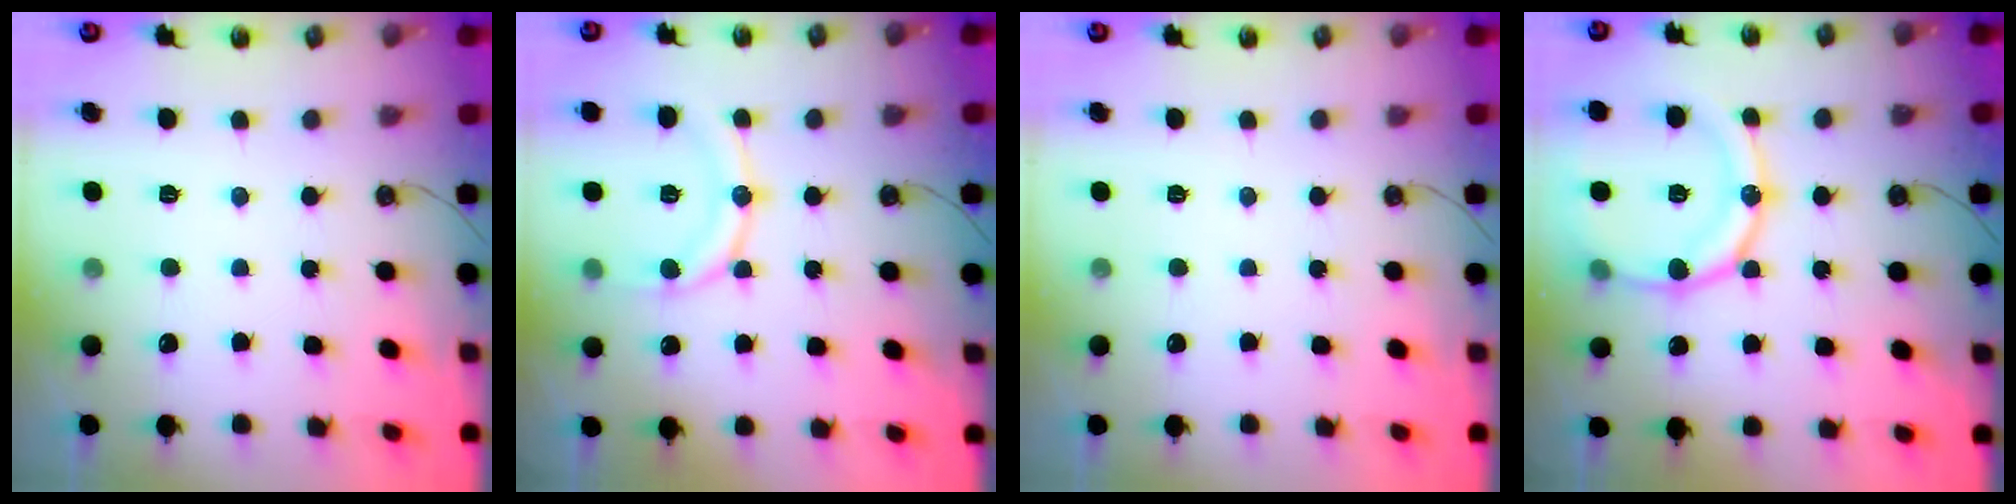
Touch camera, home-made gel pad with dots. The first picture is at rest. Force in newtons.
{"total": 12.6, "press": 12.5, "slide": 1.4}
{"total": 0.0}
{"total": 18.2, "press": 17.9, "slide": 3.3}